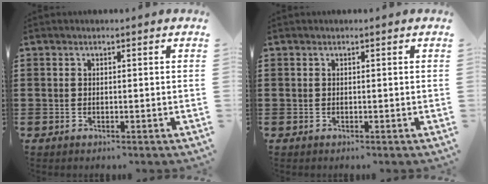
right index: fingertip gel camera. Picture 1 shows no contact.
{"total": 0.0}